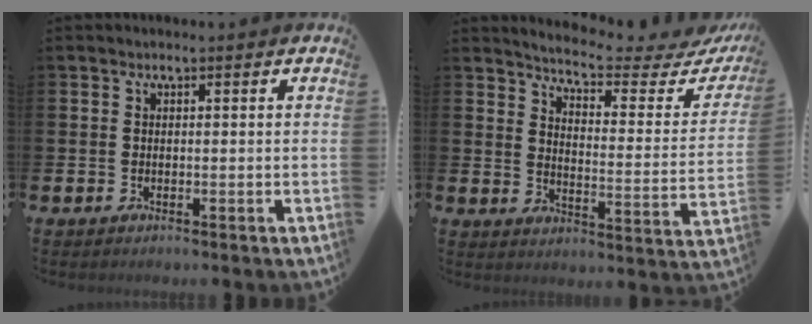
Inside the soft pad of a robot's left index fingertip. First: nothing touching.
{"total": 5.0, "force": [4.6, 0.3, 2.0], "torque": [-0.053, -0.039, 0.068]}